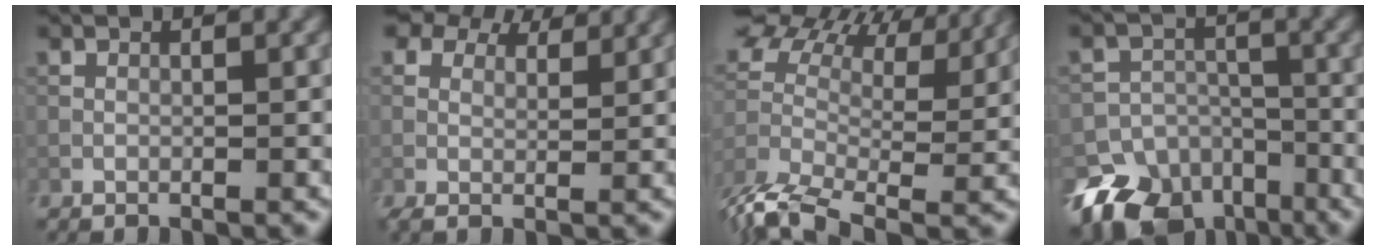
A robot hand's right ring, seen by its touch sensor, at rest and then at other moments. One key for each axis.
{"total": 6.7, "fx": 4.9, "fy": 3.4, "fz": 3.1, "tx": -0.066, "ty": 0.007, "tz": 0.071}
{"total": 9.6, "fx": 0.5, "fy": 5.6, "fz": 7.8, "tx": -0.189, "ty": 0.002, "tz": 0.008}
{"total": 15.3, "fx": -10.9, "fy": 10.1, "fz": 3.6, "tx": -0.078, "ty": -0.053, "tz": -0.171}